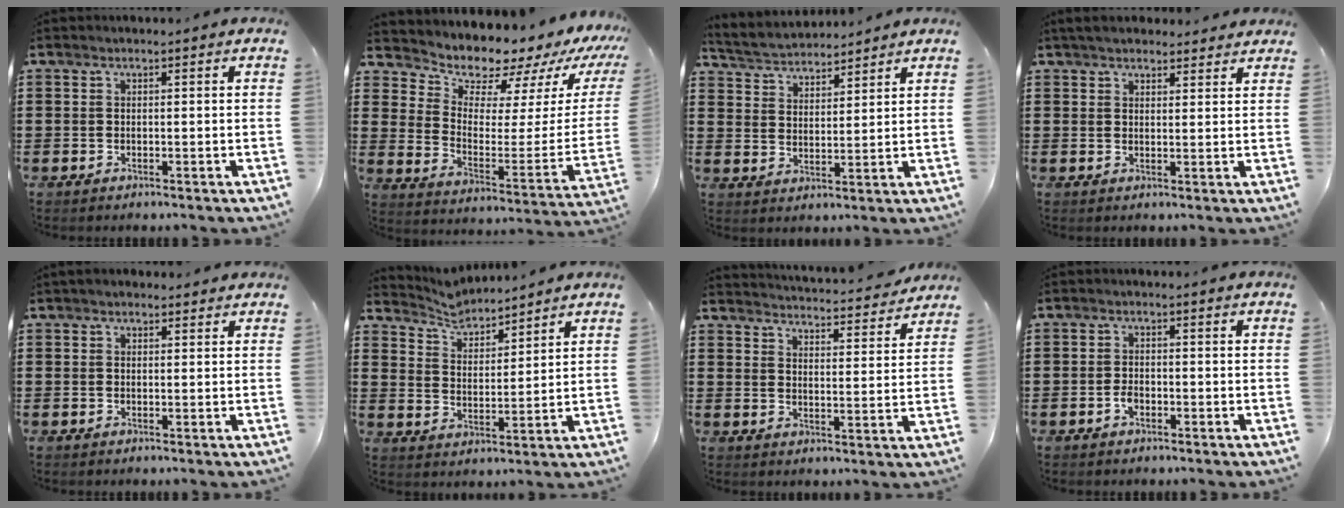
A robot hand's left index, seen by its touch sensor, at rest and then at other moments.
{"total": 8.6, "force": [8.0, 2.6, 1.4], "torque": [-0.053, -0.080, 0.135]}
{"total": 3.8, "force": [3.8, 0.6, 0.0], "torque": [-0.018, -0.016, 0.067]}
{"total": 3.4, "force": [3.3, 0.8, 0.7], "torque": [-0.022, -0.002, 0.062]}
{"total": 1.2, "force": [1.0, 0.6, 0.3], "torque": [-0.008, 0.006, 0.019]}
{"total": 4.4, "force": [4.3, 0.5, 0.2], "torque": [-0.025, -0.021, 0.077]}
{"total": 4.0, "force": [3.9, -0.6, 0.1], "torque": [-0.013, -0.035, 0.064]}
{"total": 1.9, "force": [-0.8, 1.1, 1.3], "torque": [-0.034, -0.002, -0.016]}